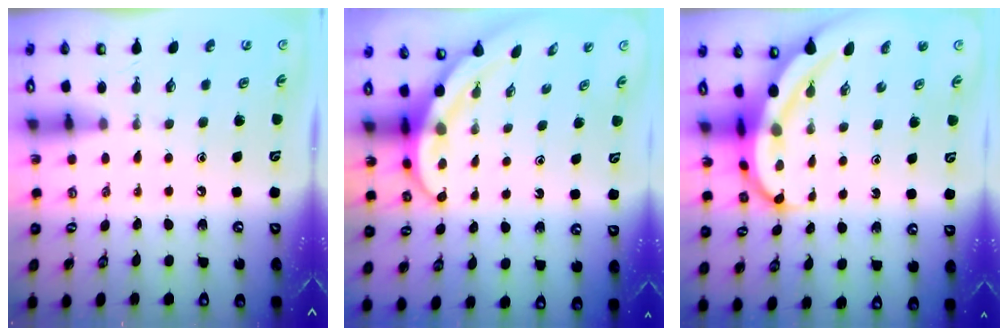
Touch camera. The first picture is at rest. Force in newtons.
{"total": 4.4, "press": 4.4, "slide": 0.7}
{"total": 7.6, "press": 7.5, "slide": 1.5}